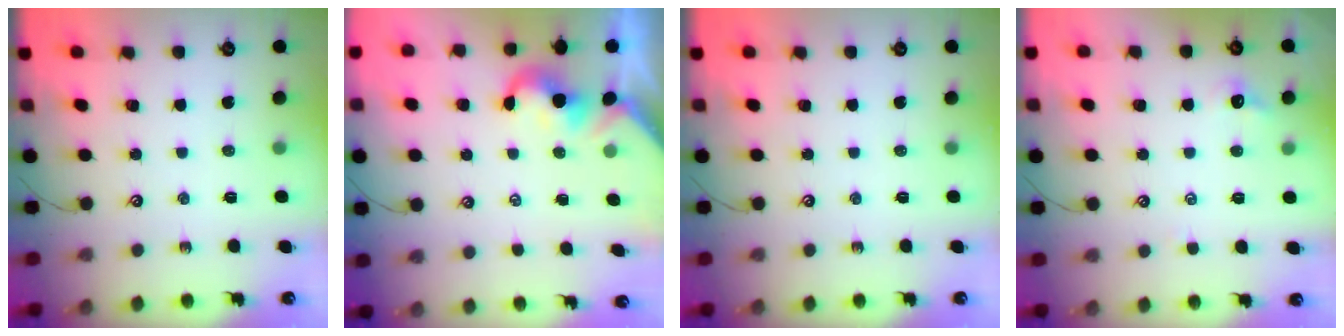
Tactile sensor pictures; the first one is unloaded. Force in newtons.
{"total": 0.6, "press": 0.5, "slide": 0.3}
{"total": 0.0}
{"total": 0.0}